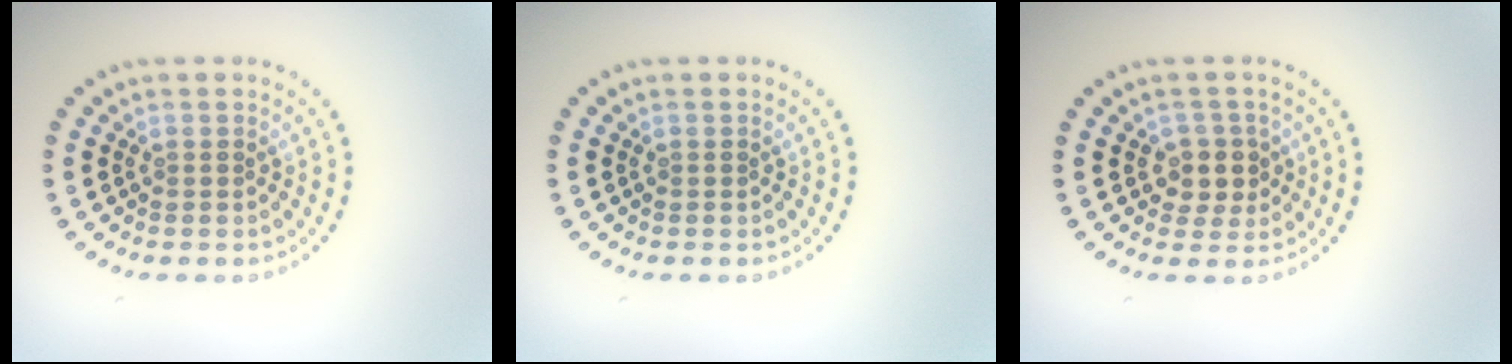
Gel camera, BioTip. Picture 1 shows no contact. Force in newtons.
{"total": 0.0}
{"total": 2.5, "press": 2.3, "slide": 1.1}